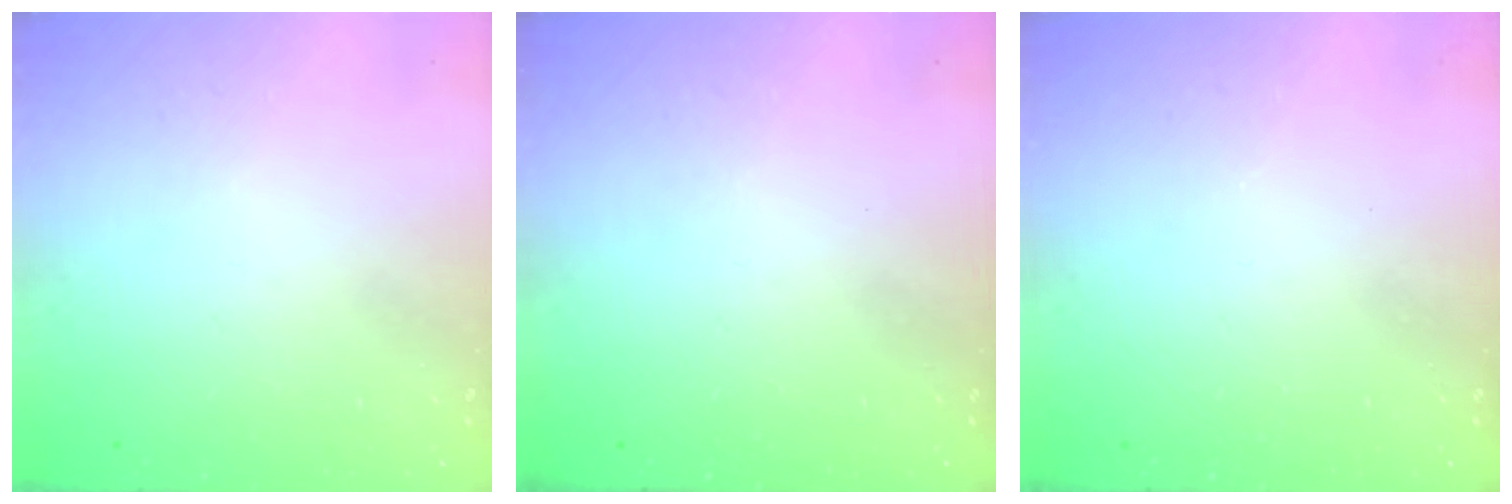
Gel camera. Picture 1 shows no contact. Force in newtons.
{"total": 0.0}
{"total": 0.0}